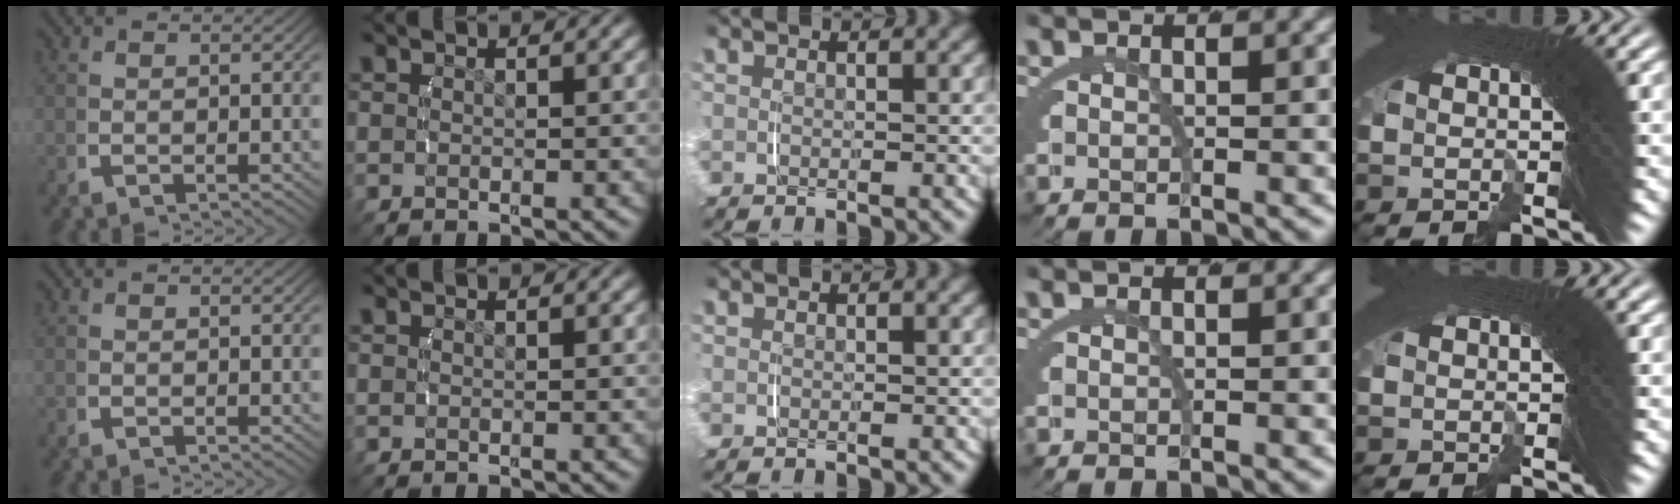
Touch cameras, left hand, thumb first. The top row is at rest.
{}